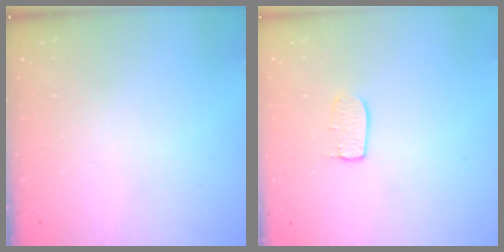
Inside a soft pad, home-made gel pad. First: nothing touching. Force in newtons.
{"total": 5.5, "press": 5.5, "slide": 0.1}